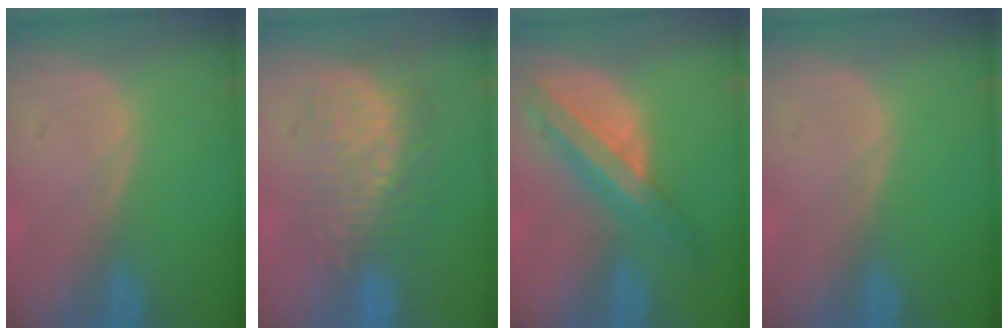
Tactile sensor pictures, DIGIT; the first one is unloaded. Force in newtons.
{"total": 8.9, "press": 8.4, "slide": 2.9}
{"total": 8.1, "press": 6.9, "slide": 4.3}
{"total": 0.0}